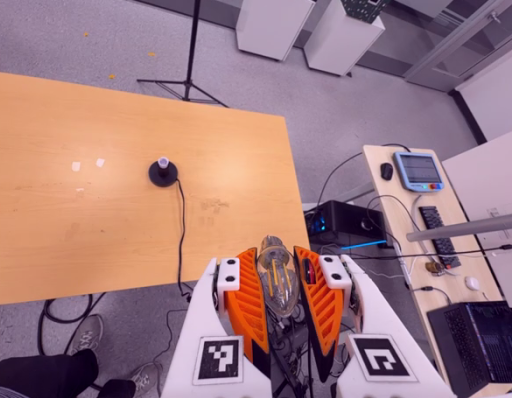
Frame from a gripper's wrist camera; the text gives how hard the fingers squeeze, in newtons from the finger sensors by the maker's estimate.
{"total": 21.5, "left": 23.9, "right": 19.2}